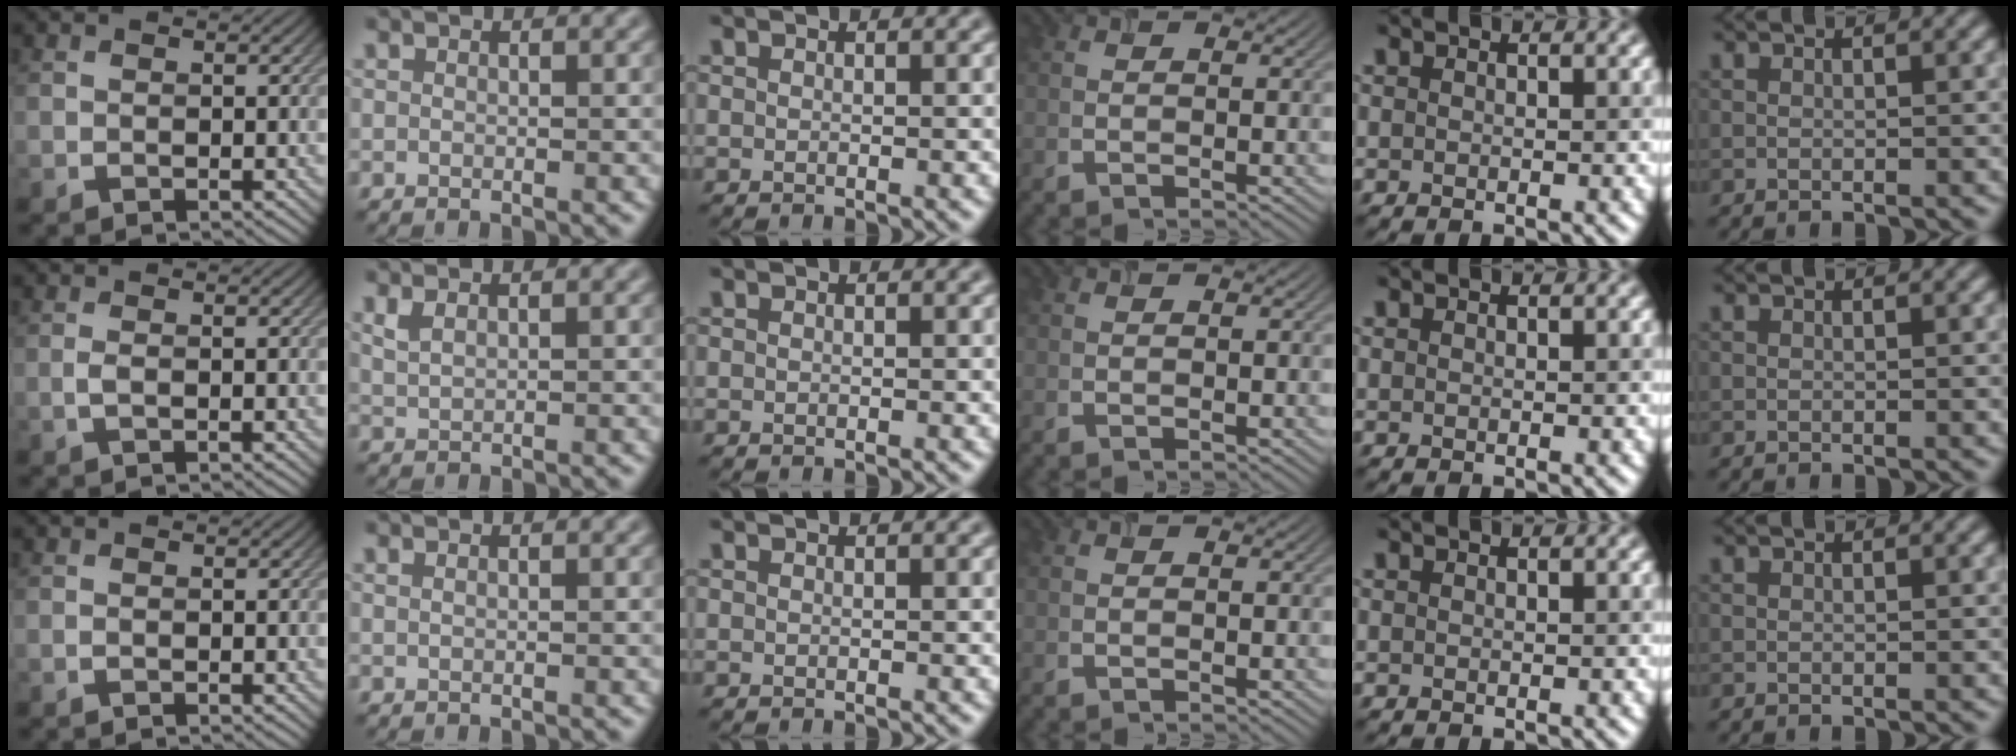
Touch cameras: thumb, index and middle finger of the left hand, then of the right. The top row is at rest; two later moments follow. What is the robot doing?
{"motion": "insert", "object": "airpods case & airpods"}